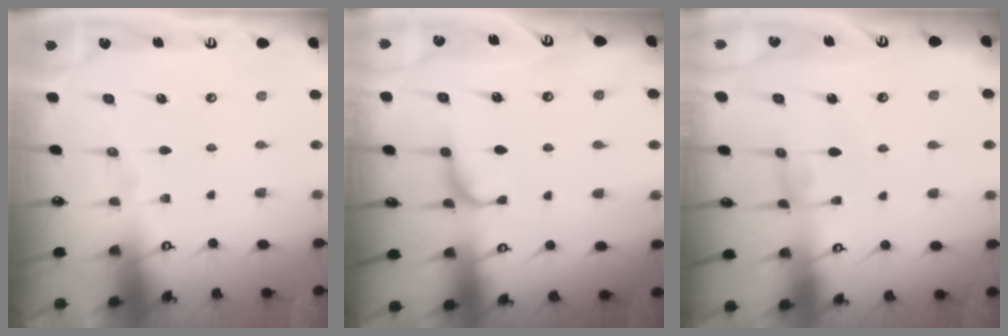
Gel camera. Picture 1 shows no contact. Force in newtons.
{"total": 1.7, "press": 1.6, "slide": 0.5}
{"total": 0.0}